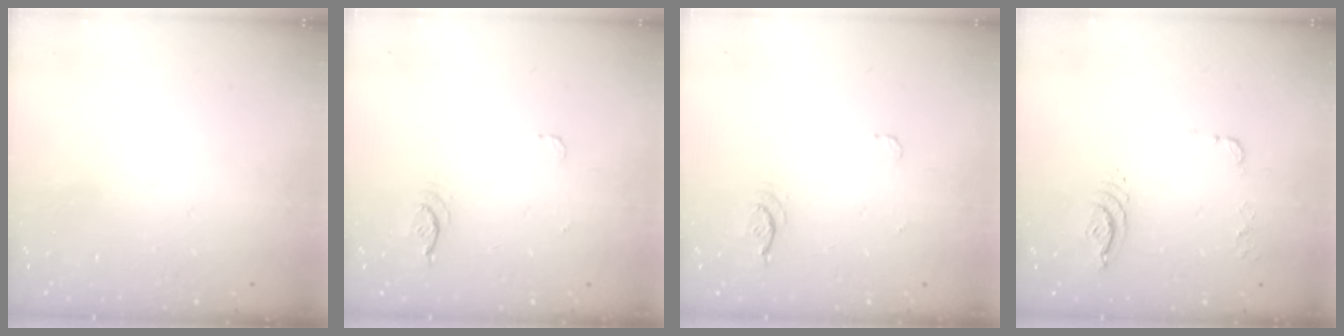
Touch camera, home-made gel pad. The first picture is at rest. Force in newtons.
{"total": 3.8, "press": 3.4, "slide": 1.6}
{"total": 3.8, "press": 3.4, "slide": 1.6}
{"total": 8.3, "press": 8.3, "slide": 0.8}